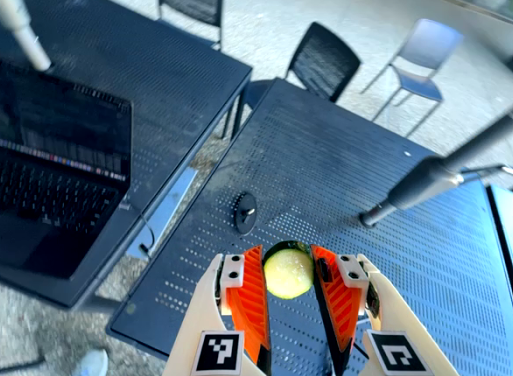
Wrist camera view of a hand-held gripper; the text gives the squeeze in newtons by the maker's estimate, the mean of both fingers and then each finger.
{"total": 11.2, "left": 11.7, "right": 10.7}